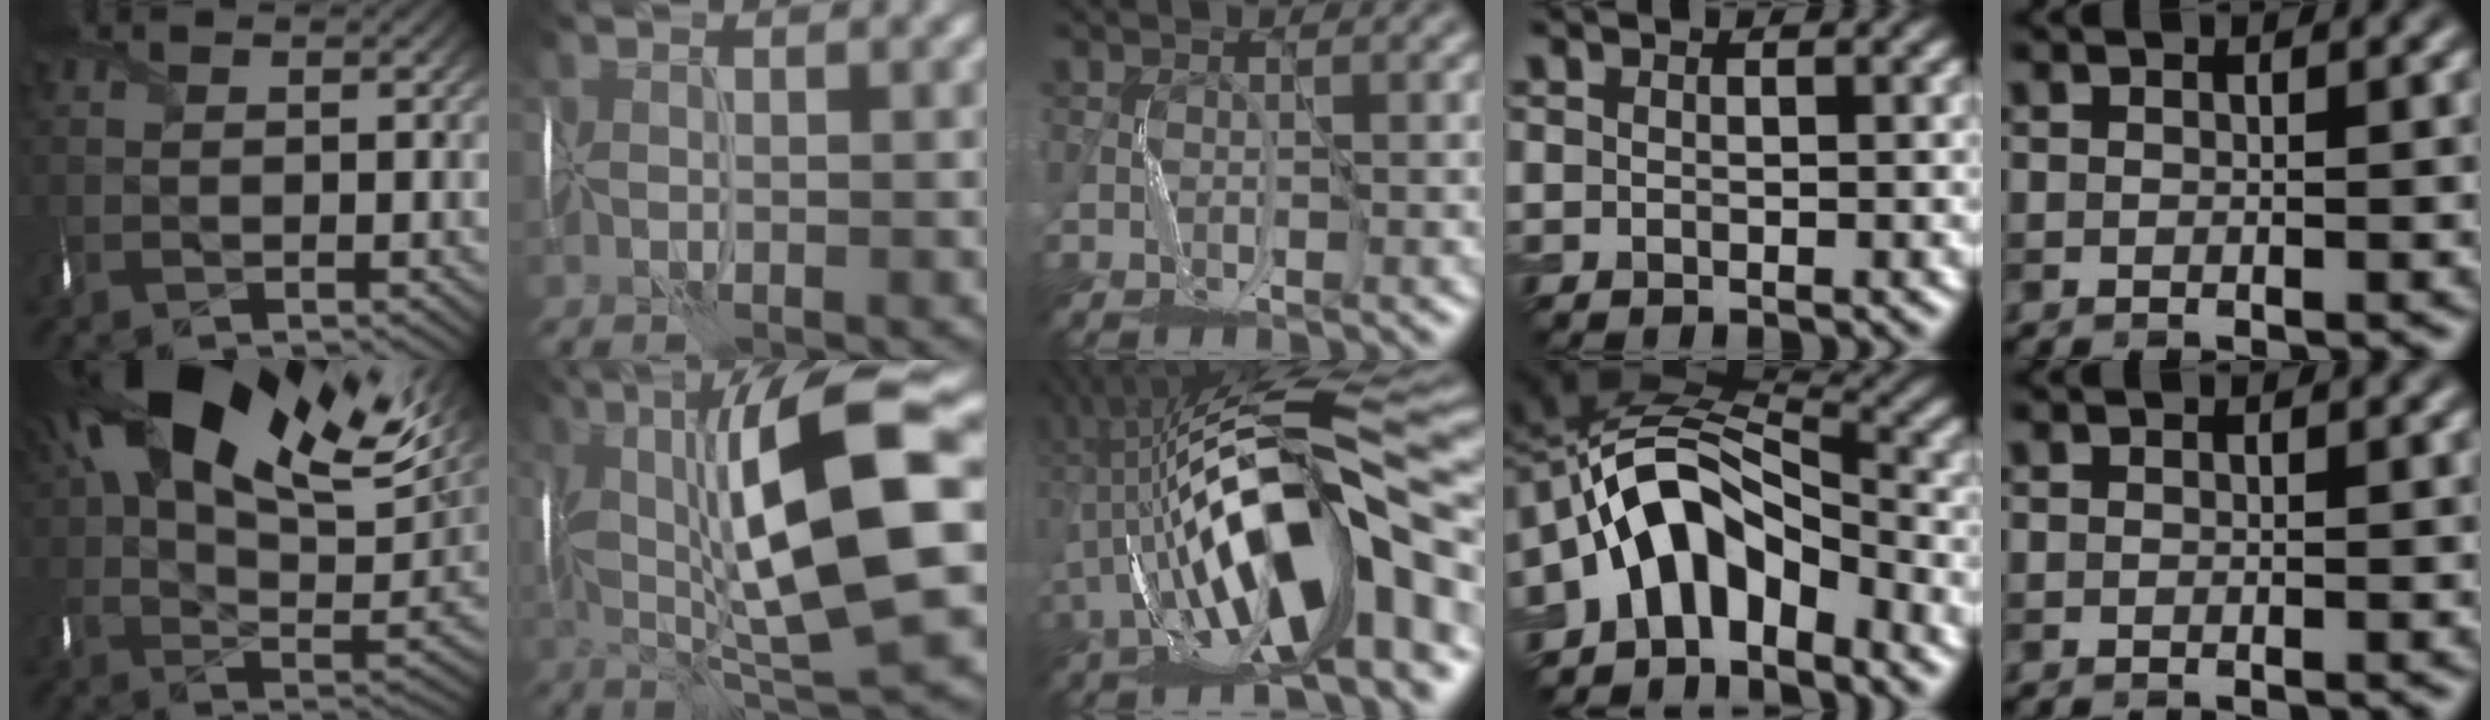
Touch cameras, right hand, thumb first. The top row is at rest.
{"thumb": {"total": 24.3, "force": [12.3, 12.7, 16.7], "torque": [-0.311, 0.054, 0.197]}, "index": {"total": 13.9, "force": [1.9, 3.2, 13.4], "torque": [-0.216, 0.009, 0.037]}, "middle": {"total": 15.1, "force": [-2.2, 4.6, 14.2], "torque": [-0.249, 0.033, -0.038]}, "ring": {"total": 8.3, "force": [-4.1, 5.0, 5.2], "torque": [-0.071, 0.016, -0.081]}}